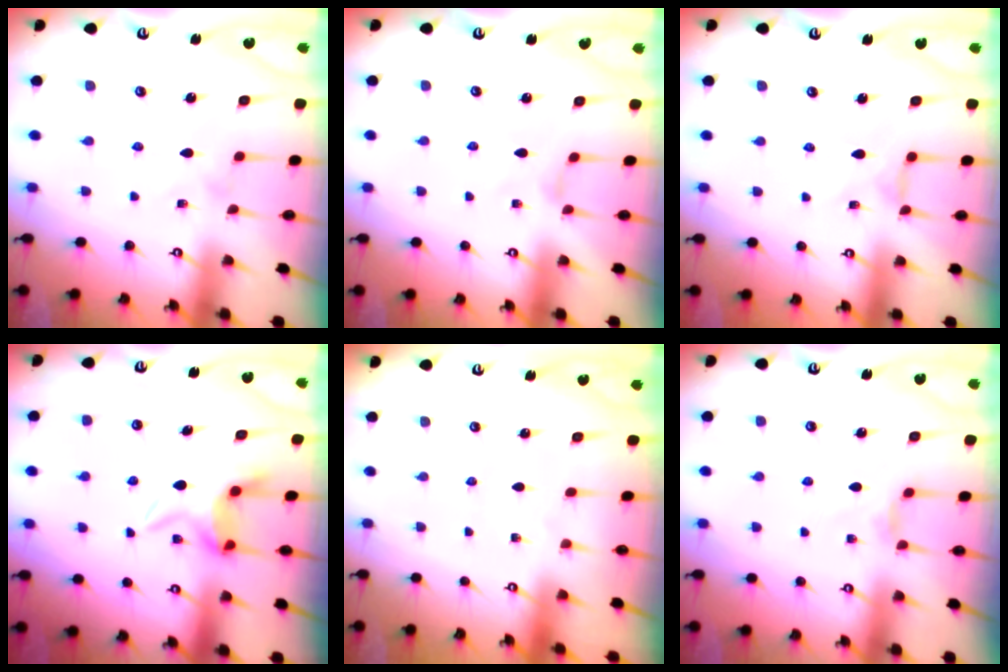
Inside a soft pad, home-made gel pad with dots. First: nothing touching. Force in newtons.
{"total": 1.5, "press": 1.4, "slide": 0.3}
{"total": 1.9, "press": 1.8, "slide": 0.5}
{"total": 6.2, "press": 6.1, "slide": 0.7}
{"total": 0.0}
{"total": 2.4, "press": 2.3, "slide": 0.3}